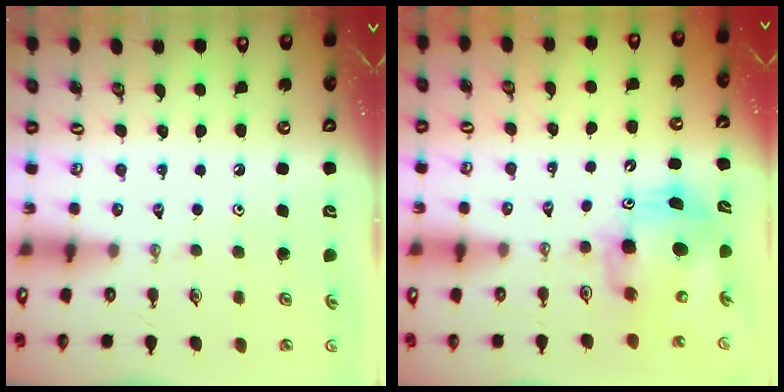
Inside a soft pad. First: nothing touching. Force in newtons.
{"total": 8.9, "press": 8.7, "slide": 1.8}